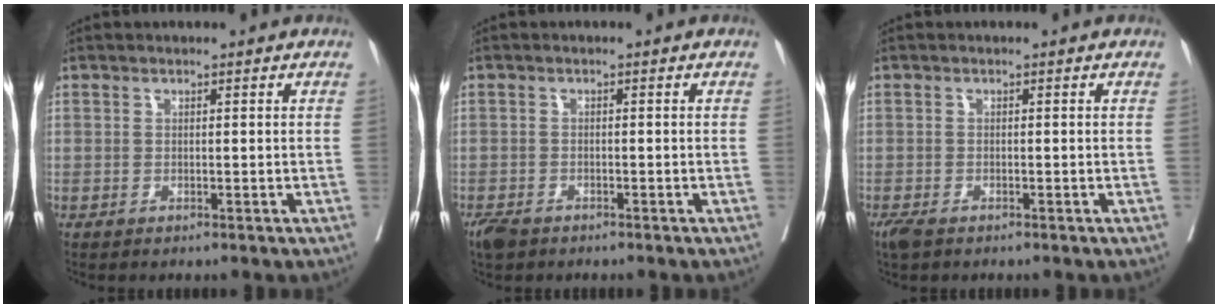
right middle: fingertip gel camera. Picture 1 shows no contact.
{"total": 3.0, "force": [-2.3, 1.4, 1.4], "torque": [-0.032, -0.007, -0.040]}
{"total": 2.7, "force": [-2.0, 1.0, 1.6], "torque": [-0.037, -0.010, -0.033]}